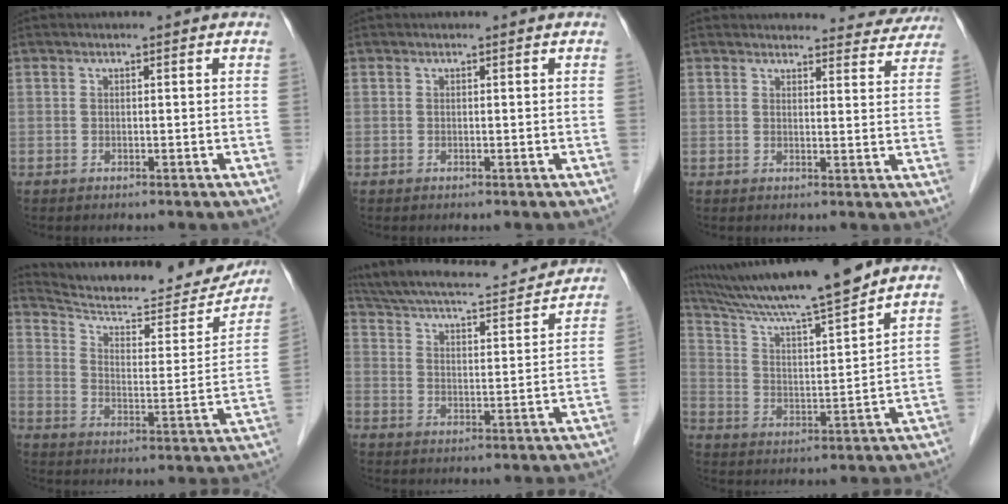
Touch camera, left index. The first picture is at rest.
{"total": 0.0}
{"total": 14.5, "force": [13.9, 3.4, 2.1], "torque": [0.007, -0.014, 0.140]}
{"total": 23.5, "force": [21.6, 4.6, 7.8], "torque": [-0.116, -0.035, 0.294]}
{"total": 19.3, "force": [17.5, 3.4, 7.5], "torque": [-0.135, 0.020, 0.251]}
{"total": 16.0, "force": [14.0, -1.0, 7.6], "torque": [-0.138, 0.005, 0.237]}